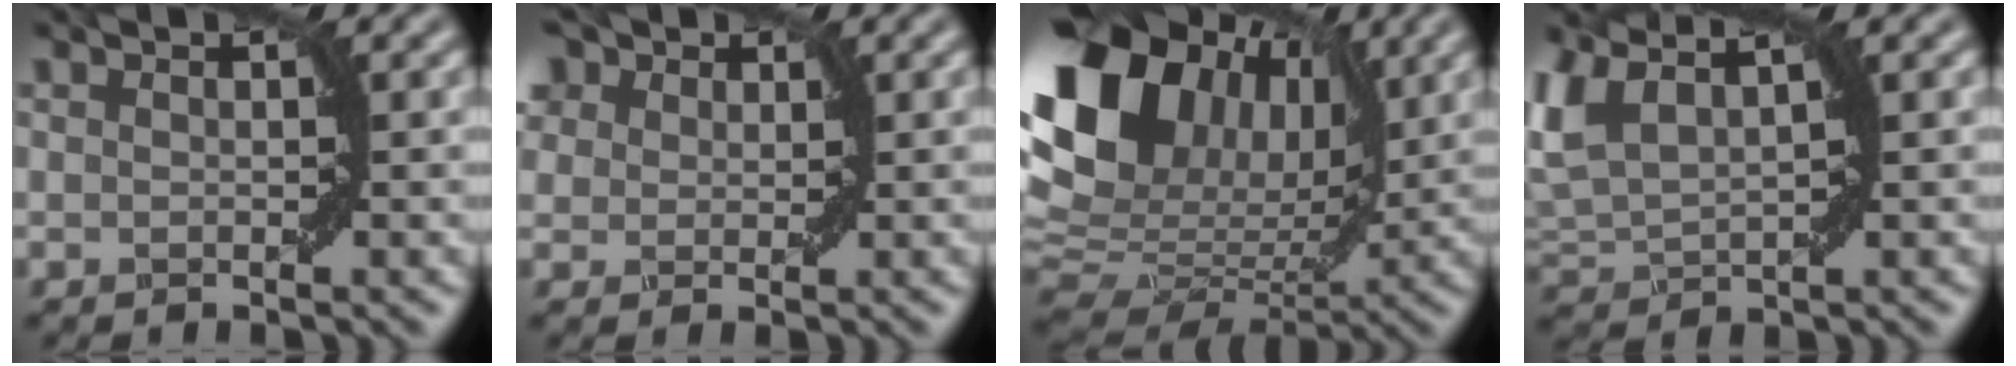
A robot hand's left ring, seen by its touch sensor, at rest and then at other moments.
{"total": 7.7, "force": [4.6, 5.0, 3.8], "torque": [-0.094, 0.028, 0.060]}
{"total": 13.8, "force": [5.3, 9.3, 8.6], "torque": [-0.180, 0.025, 0.096]}
{"total": 5.2, "force": [2.4, 2.4, 3.9], "torque": [-0.109, 0.016, 0.047]}